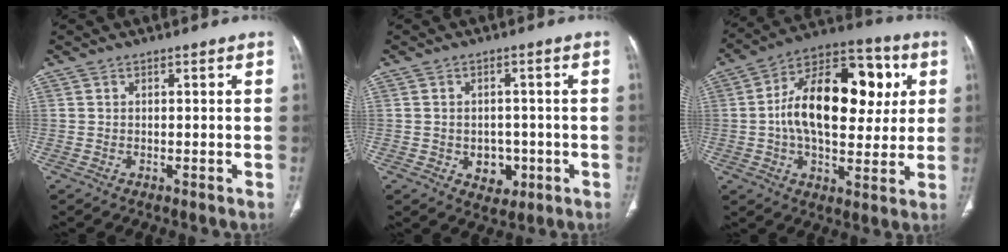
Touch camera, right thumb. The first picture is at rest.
{"total": 5.3, "force": [-1.4, 4.2, 2.9], "torque": [-0.015, 0.009, -0.009]}
{"total": 22.9, "force": [3.1, 12.9, 18.7], "torque": [-0.269, 0.020, 0.040]}